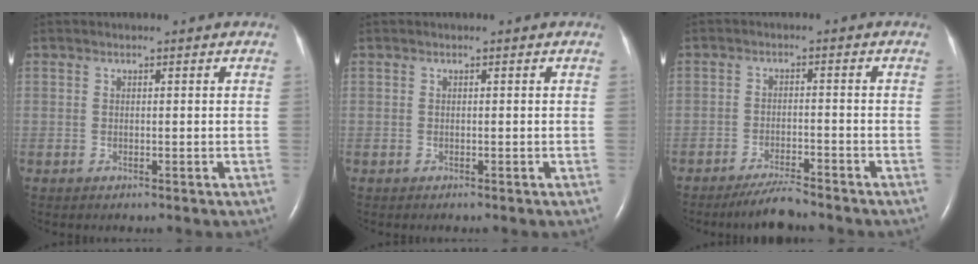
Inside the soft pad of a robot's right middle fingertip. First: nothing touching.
{"total": 0.0}
{"total": 4.5, "force": [-4.1, 0.1, 1.8], "torque": [-0.040, -0.015, -0.075]}